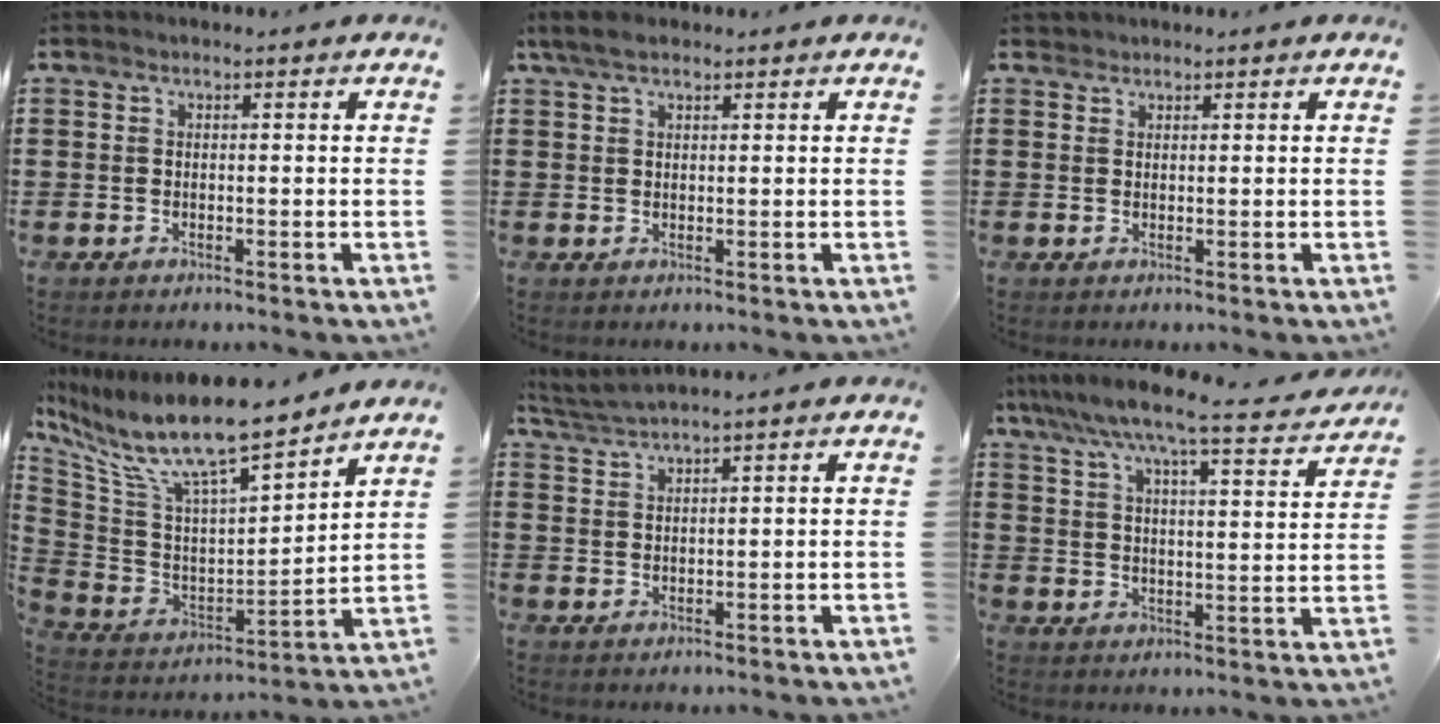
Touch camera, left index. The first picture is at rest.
{"total": 3.0, "force": [1.9, 1.2, 2.0], "torque": [-0.042, 0.006, 0.035]}
{"total": 1.0, "force": [0.9, 0.5, 0.0], "torque": [-0.004, 0.003, 0.019]}
{"total": 12.0, "force": [9.8, 2.2, 6.6], "torque": [-0.168, -0.065, 0.169]}
{"total": 2.2, "force": [2.0, -0.5, 0.9], "torque": [-0.021, -0.003, 0.037]}
{"total": 7.4, "force": [6.4, -0.1, 3.6], "torque": [-0.096, -0.040, 0.105]}